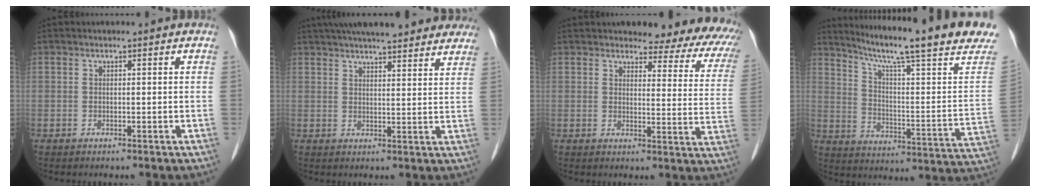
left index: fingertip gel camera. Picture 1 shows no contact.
{"total": 21.3, "force": [18.3, 4.4, 10.0], "torque": [-0.151, 0.040, 0.236]}
{"total": 16.4, "force": [14.8, 3.9, 5.9], "torque": [-0.035, -0.060, 0.141]}
{"total": 23.5, "force": [18.0, 0.5, 15.1], "torque": [-0.224, -0.040, 0.241]}